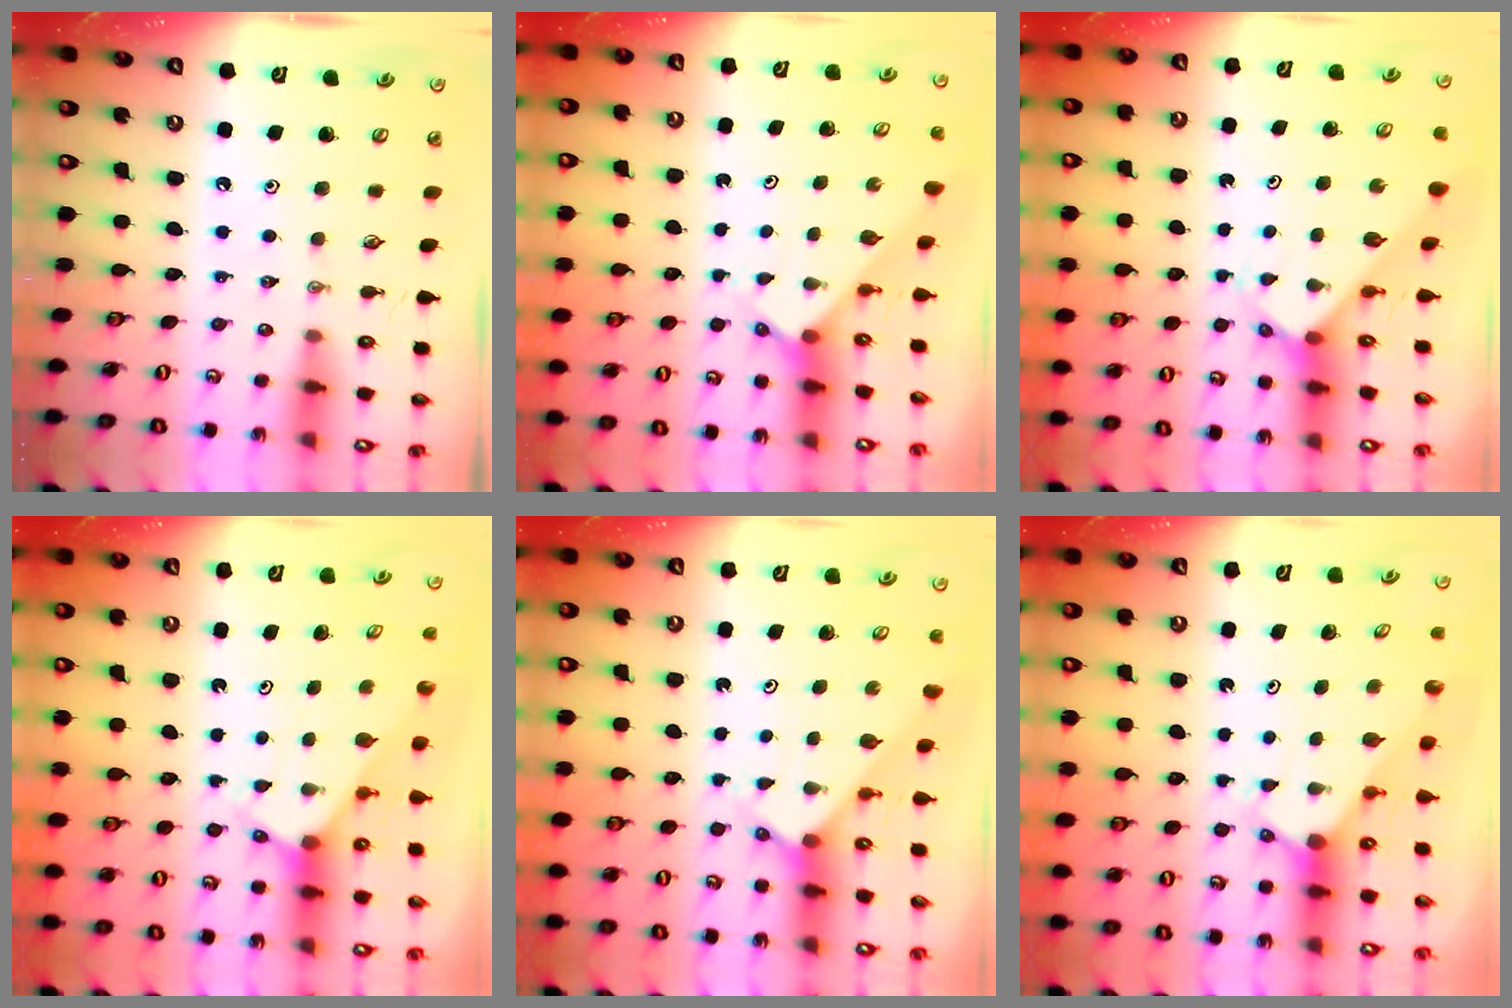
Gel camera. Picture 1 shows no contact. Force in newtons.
{"total": 1.9, "press": 1.9, "slide": 0.2}
{"total": 2.7, "press": 2.7, "slide": 0.2}
{"total": 2.6, "press": 2.6, "slide": 0.1}
{"total": 2.1, "press": 2.1, "slide": 0.1}
{"total": 2.7, "press": 2.7, "slide": 0.0}